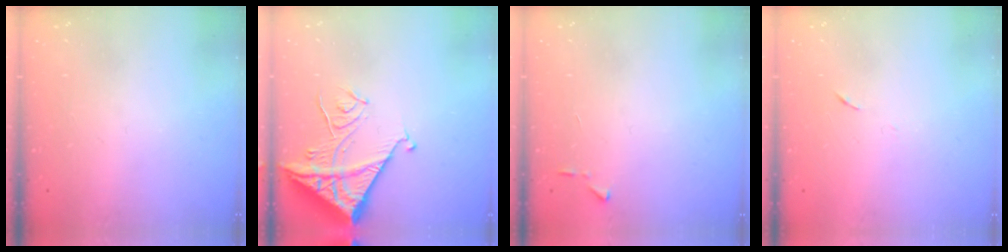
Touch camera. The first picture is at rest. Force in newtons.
{"total": 13.7, "press": 13.6, "slide": 1.1}
{"total": 4.1, "press": 4.0, "slide": 0.5}
{"total": 4.0, "press": 3.6, "slide": 1.7}